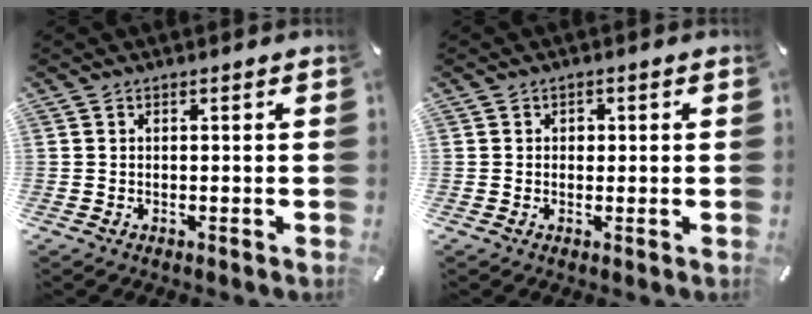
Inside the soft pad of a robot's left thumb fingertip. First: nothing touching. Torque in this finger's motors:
{"motor_torque": [0.08, 0.30, -0.01, -0.41, 0.00]}